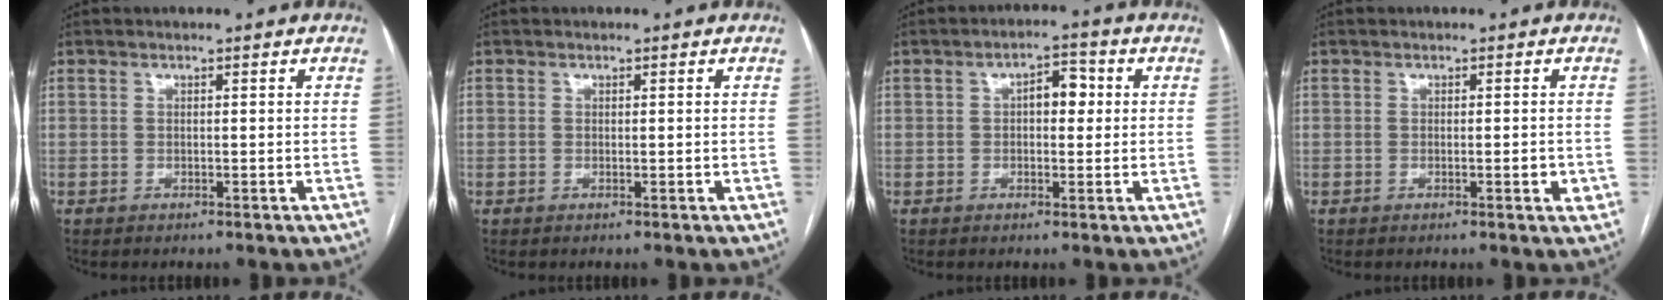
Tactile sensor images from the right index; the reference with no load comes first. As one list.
[{"total": 0.0}, {"total": 4.3, "force": [0.6, 2.1, 3.7], "torque": [-0.055, 0.017, 0.008]}, {"total": 1.8, "force": [-0.4, 0.4, 1.7], "torque": [-0.027, -0.001, -0.003]}]